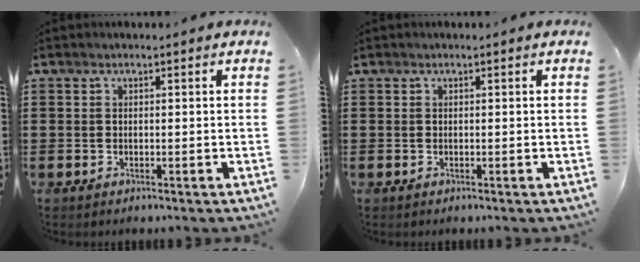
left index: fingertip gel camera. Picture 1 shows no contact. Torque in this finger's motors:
{"motor_torque": [1.06, -1.08, 0.55, 0.11]}